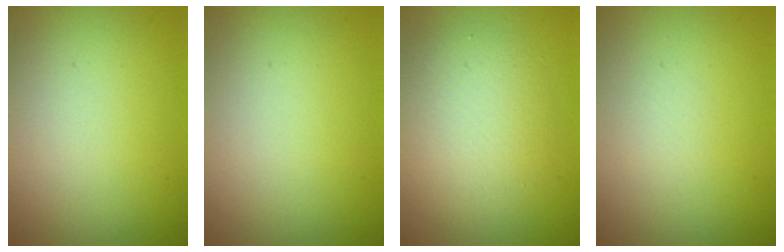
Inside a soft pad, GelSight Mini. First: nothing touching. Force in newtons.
{"total": 0.0}
{"total": 4.8, "press": 4.8, "slide": 0.2}
{"total": 0.6, "press": 0.6, "slide": 0.0}